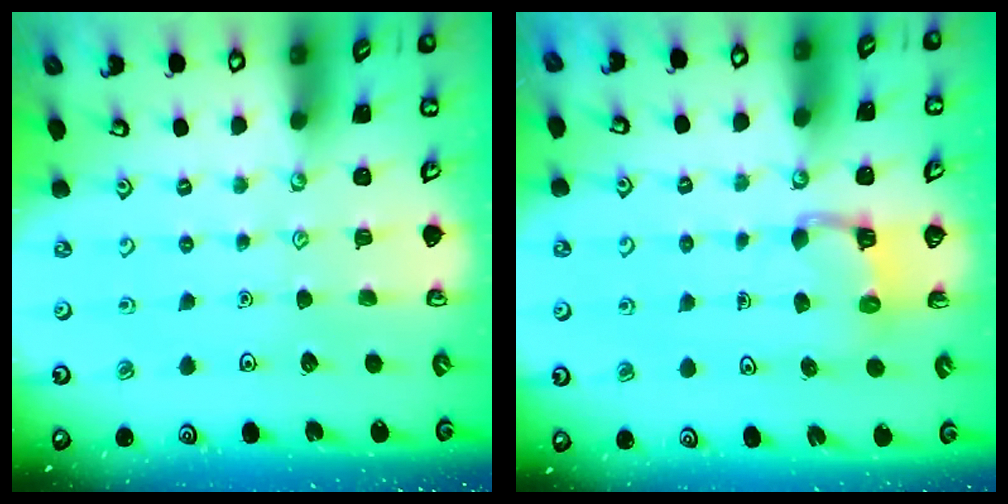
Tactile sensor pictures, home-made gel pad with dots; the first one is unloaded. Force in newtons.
{"total": 3.5, "press": 3.5, "slide": 0.2}